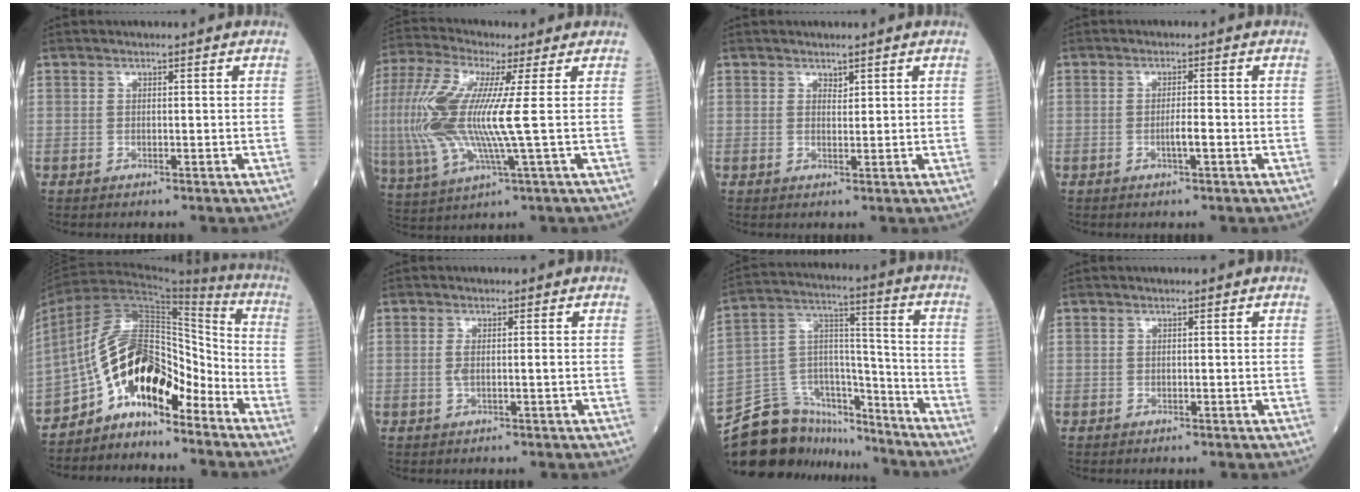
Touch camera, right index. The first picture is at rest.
{"total": 15.4, "force": [0.6, 1.8, 15.3], "torque": [-0.355, -0.001, 0.007]}
{"total": 1.0, "force": [0.8, 0.6, 0.4], "torque": [-0.003, -0.004, 0.012]}
{"total": 2.2, "force": [-0.7, 0.1, 2.0], "torque": [-0.036, 0.000, -0.014]}
{"total": 12.8, "force": [-8.0, 5.1, 8.5], "torque": [-0.158, 0.041, -0.146]}
{"total": 1.8, "force": [-0.1, 0.3, 1.7], "torque": [-0.038, -0.001, -0.001]}
{"total": 18.1, "force": [-16.3, 6.8, 4.0], "torque": [-0.071, 0.061, -0.268]}
{"total": 0.0}